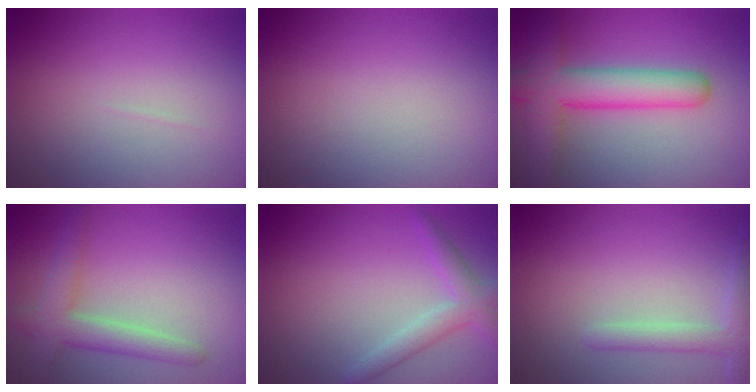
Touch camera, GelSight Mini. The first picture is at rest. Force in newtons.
{"total": 0.0}
{"total": 7.4, "press": 7.4, "slide": 0.4}
{"total": 3.8, "press": 3.8, "slide": 0.2}
{"total": 2.6, "press": 2.6, "slide": 0.1}
{"total": 2.3, "press": 2.3, "slide": 0.2}